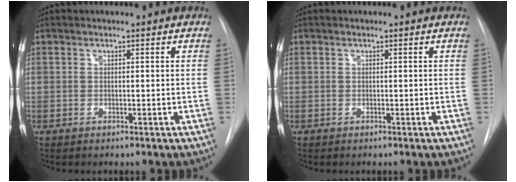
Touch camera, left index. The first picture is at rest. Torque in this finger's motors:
{"motor_torque": [0.01, 0.01, 0.01, 0.00]}